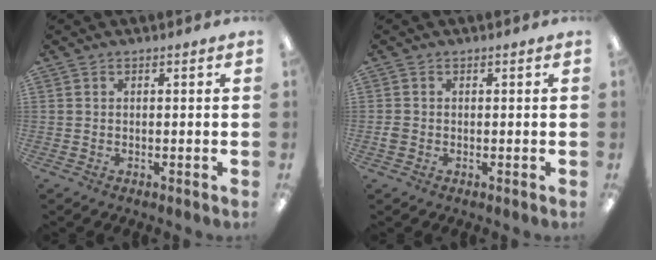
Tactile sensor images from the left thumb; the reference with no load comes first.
{"total": 1.4, "force": [-0.4, 1.2, 0.7], "torque": [-0.011, 0.003, -0.007]}